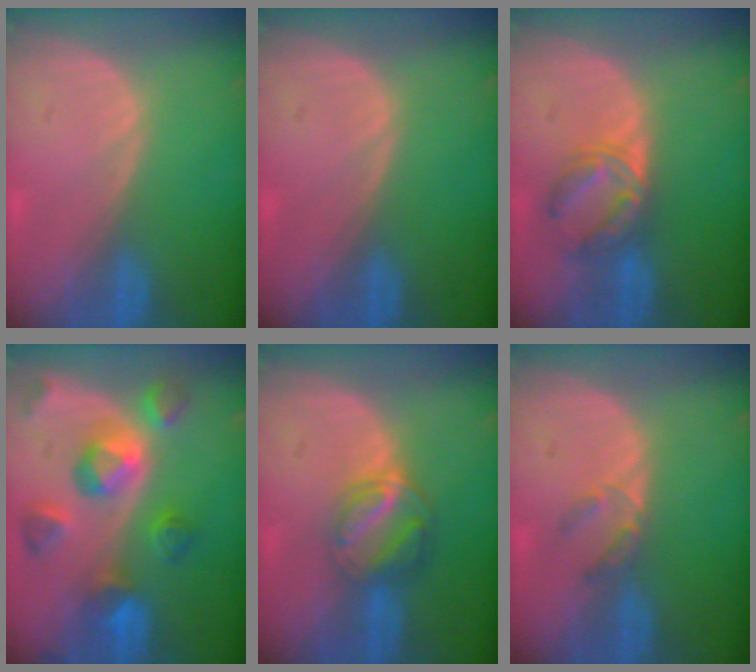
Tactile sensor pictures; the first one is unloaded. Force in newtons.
{"total": 0.0}
{"total": 5.7, "press": 5.6, "slide": 0.9}
{"total": 9.5, "press": 8.6, "slide": 4.1}
{"total": 6.4, "press": 5.5, "slide": 3.2}
{"total": 2.5, "press": 2.3, "slide": 1.0}